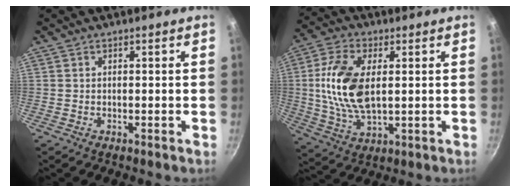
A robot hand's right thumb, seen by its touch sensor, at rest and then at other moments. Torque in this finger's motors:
{"motor_torque": [2.12, 1.87, 1.22, -0.37, 0.34]}